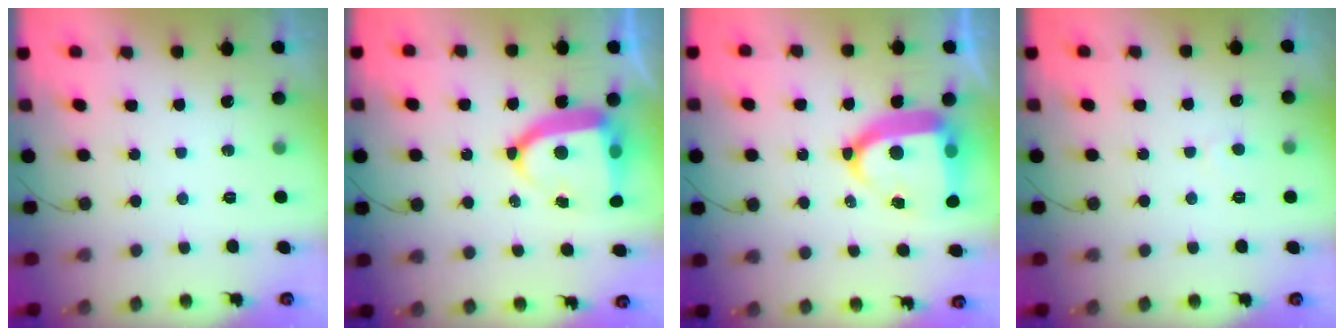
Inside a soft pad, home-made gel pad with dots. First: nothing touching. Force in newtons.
{"total": 12.4, "press": 12.4, "slide": 1.2}
{"total": 17.3, "press": 17.2, "slide": 2.0}
{"total": 2.7, "press": 2.7, "slide": 0.3}